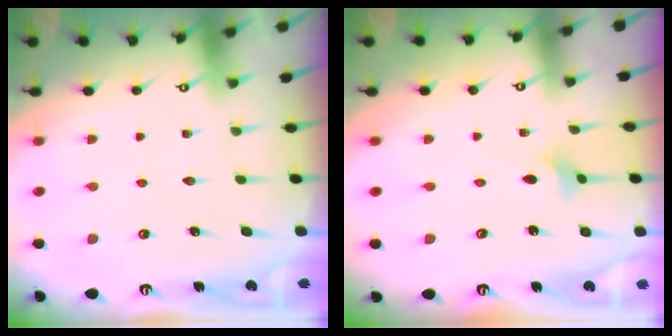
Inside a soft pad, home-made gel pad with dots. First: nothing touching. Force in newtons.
{"total": 2.2, "press": 2.1, "slide": 0.6}